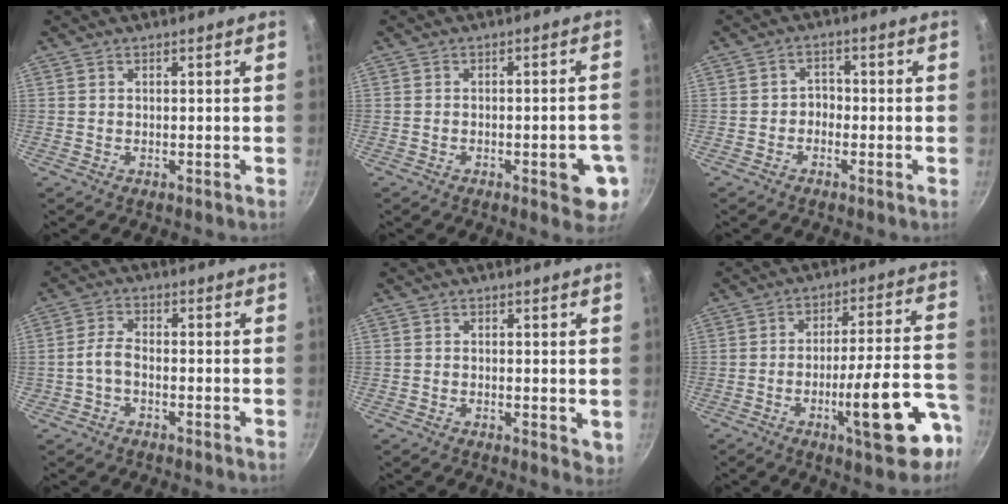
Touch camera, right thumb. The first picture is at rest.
{"total": 9.1, "force": [-3.4, 3.1, 7.9], "torque": [-0.072, 0.024, -0.036]}
{"total": 2.4, "force": [-1.1, 1.9, 1.1], "torque": [-0.001, 0.016, -0.023]}
{"total": 3.3, "force": [-1.3, 1.8, 2.4], "torque": [-0.049, 0.022, -0.032]}
{"total": 2.9, "force": [0.1, 1.3, 2.6], "torque": [-0.030, -0.007, 0.001]}
{"total": 16.2, "force": [-7.3, 4.0, 13.9], "torque": [-0.178, 0.046, -0.100]}